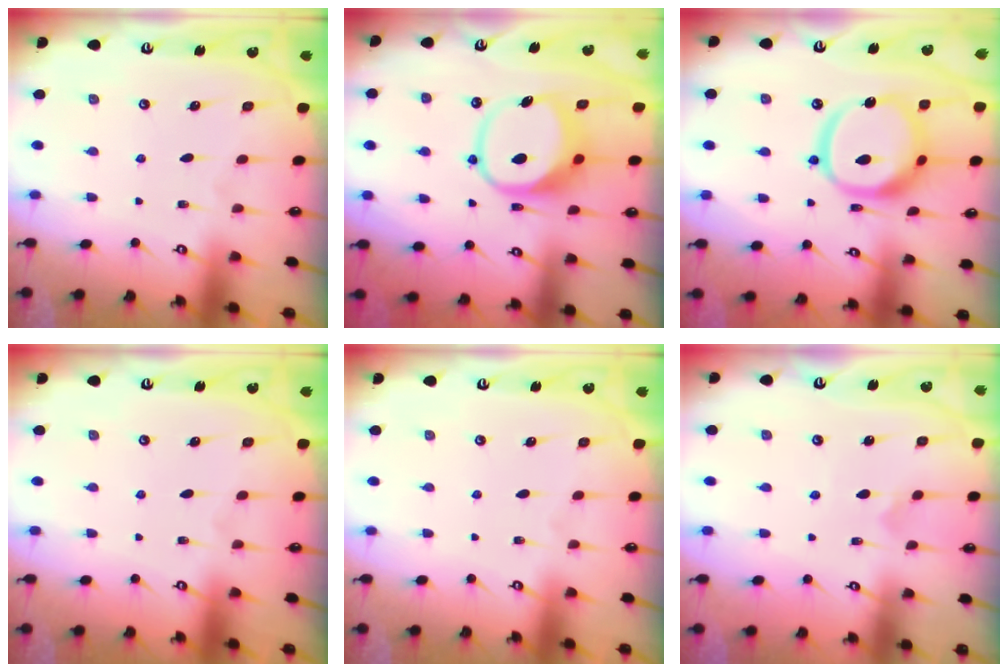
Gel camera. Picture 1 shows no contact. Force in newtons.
{"total": 10.5, "press": 10.4, "slide": 1.6}
{"total": 17.5, "press": 17.4, "slide": 2.2}
{"total": 0.0}
{"total": 0.0}
{"total": 2.3, "press": 2.3, "slide": 0.2}